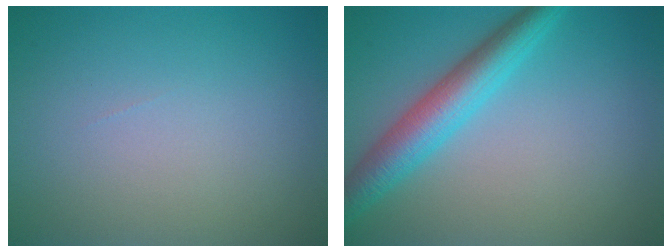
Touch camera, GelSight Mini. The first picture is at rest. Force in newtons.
{"total": 5.0, "press": 5.0, "slide": 0.1}